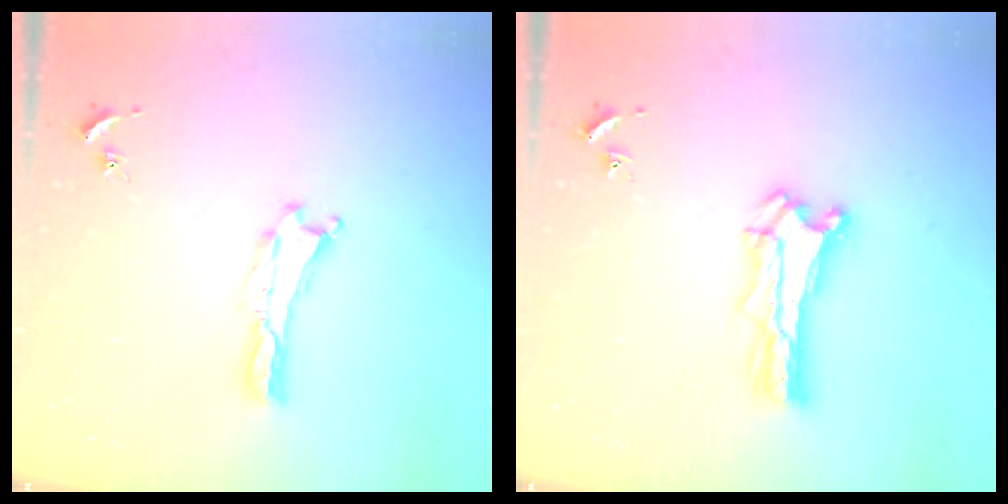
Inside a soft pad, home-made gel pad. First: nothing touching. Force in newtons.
{"total": 1.4, "press": 1.4, "slide": 0.2}